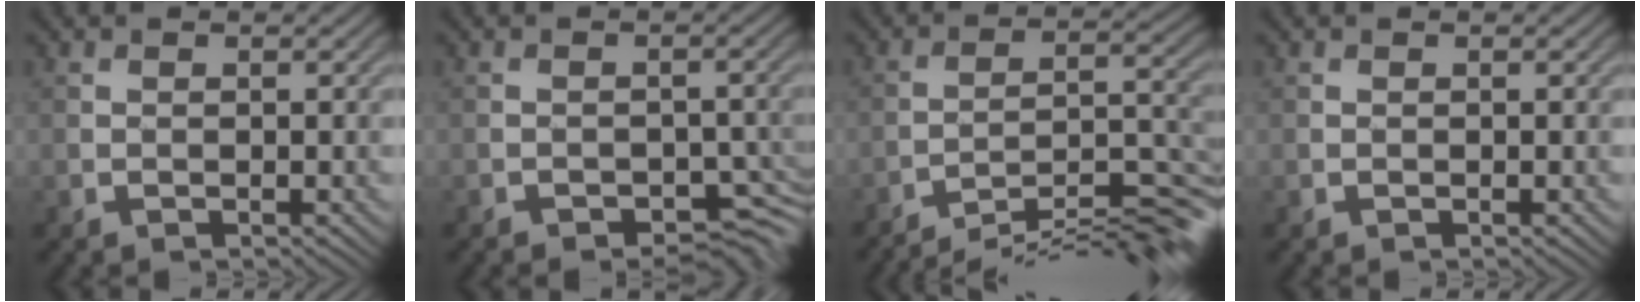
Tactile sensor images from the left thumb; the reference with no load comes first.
{"total": 3.2, "force": [-2.6, 1.3, 1.4], "torque": [-0.016, -0.007, -0.042]}
{"total": 10.9, "force": [-9.6, 0.4, 5.2], "torque": [-0.087, 0.024, -0.151]}
{"total": 0.0}